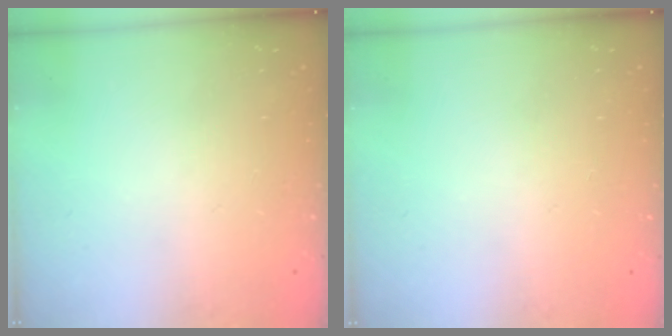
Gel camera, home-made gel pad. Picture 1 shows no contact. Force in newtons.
{"total": 0.6, "press": 0.5, "slide": 0.2}